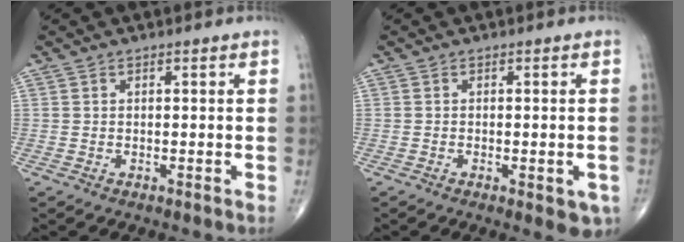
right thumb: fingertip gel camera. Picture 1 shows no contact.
{"total": 4.5, "force": [-1.7, 1.6, 3.8], "torque": [-0.034, -0.006, -0.018]}